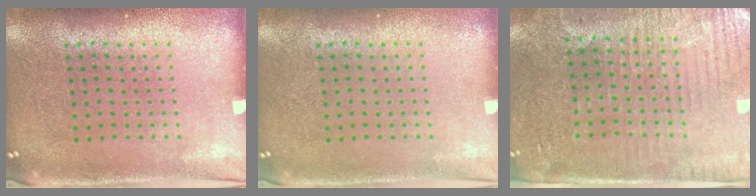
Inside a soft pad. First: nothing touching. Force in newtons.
{"total": 0.0}
{"total": 3.5, "press": 3.3, "slide": 1.2}